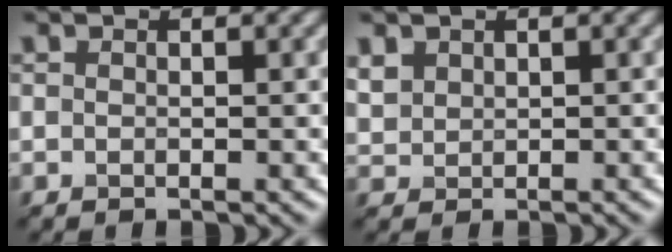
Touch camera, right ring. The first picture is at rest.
{"total": 0.9, "force": [0.6, 0.5, -0.4], "torque": [-0.007, 0.011, 0.034]}